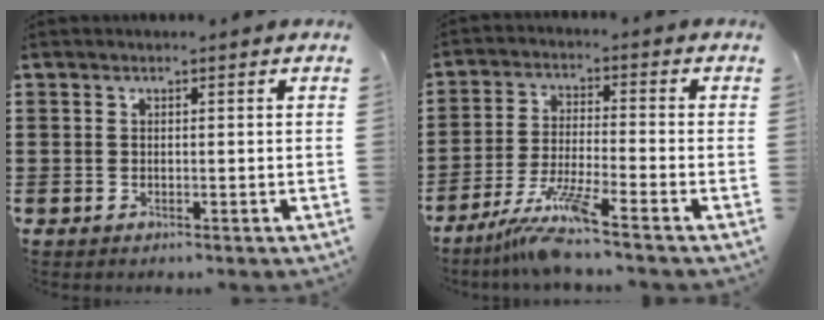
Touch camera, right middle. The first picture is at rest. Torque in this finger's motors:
{"motor_torque": [1.37, 0.73, 0.15, 0.16]}